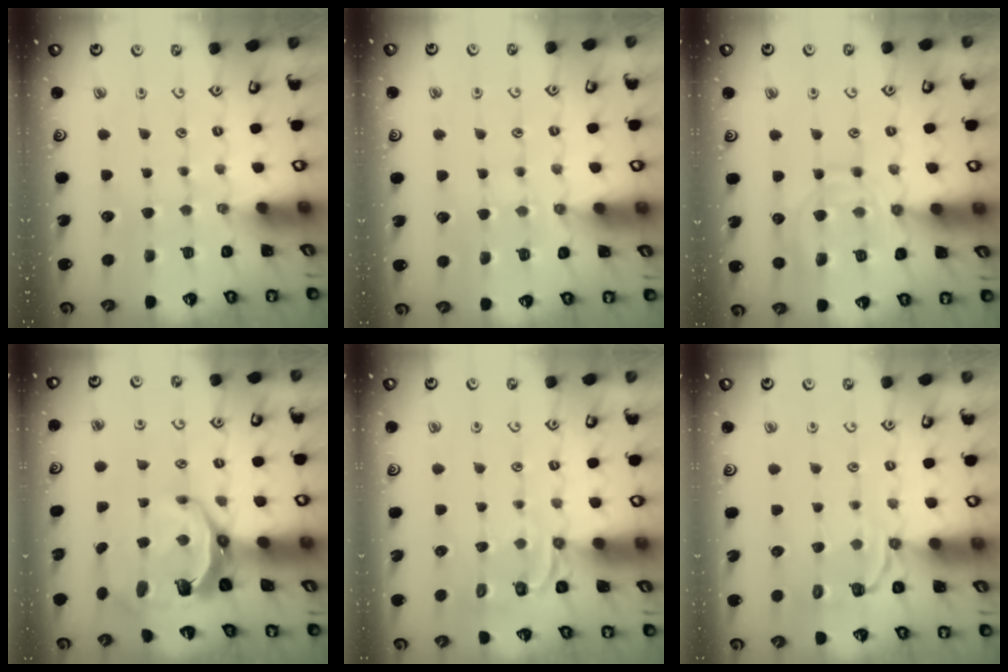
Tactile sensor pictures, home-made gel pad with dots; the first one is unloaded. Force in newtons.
{"total": 4.0, "press": 3.9, "slide": 0.6}
{"total": 13.6, "press": 13.5, "slide": 1.2}
{"total": 10.7, "press": 9.4, "slide": 5.1}
{"total": 3.8, "press": 2.8, "slide": 2.5}
{"total": 3.8, "press": 2.5, "slide": 2.9}